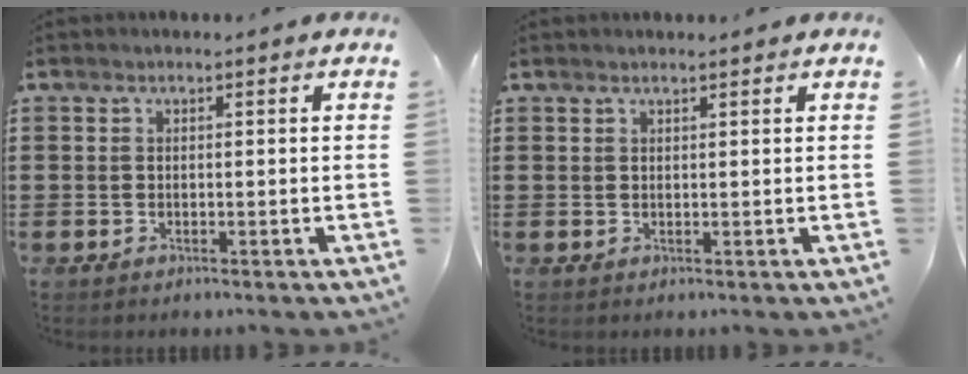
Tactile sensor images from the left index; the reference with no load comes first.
{"total": 0.8, "force": [0.7, 0.0, 0.4], "torque": [-0.008, -0.001, 0.014]}